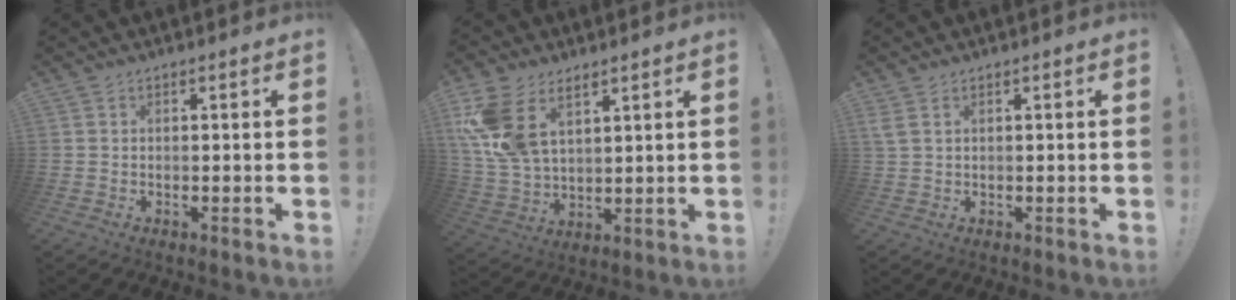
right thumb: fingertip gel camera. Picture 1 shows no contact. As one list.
[{"total": 12.3, "force": [6.7, 7.3, 7.3], "torque": [-0.156, -0.024, 0.135]}, {"total": 2.2, "force": [1.1, 0.9, 1.6], "torque": [-0.038, 0.002, 0.022]}]